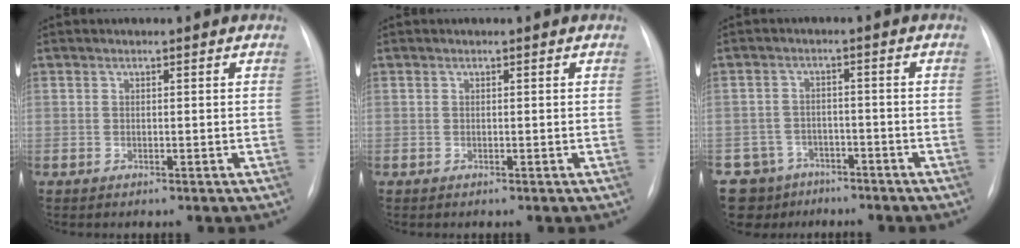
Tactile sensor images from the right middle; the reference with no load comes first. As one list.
[{"total": 0.0}, {"total": 7.0, "force": [-4.9, 5.0, 0.0], "torque": [0.005, 0.018, -0.073]}]